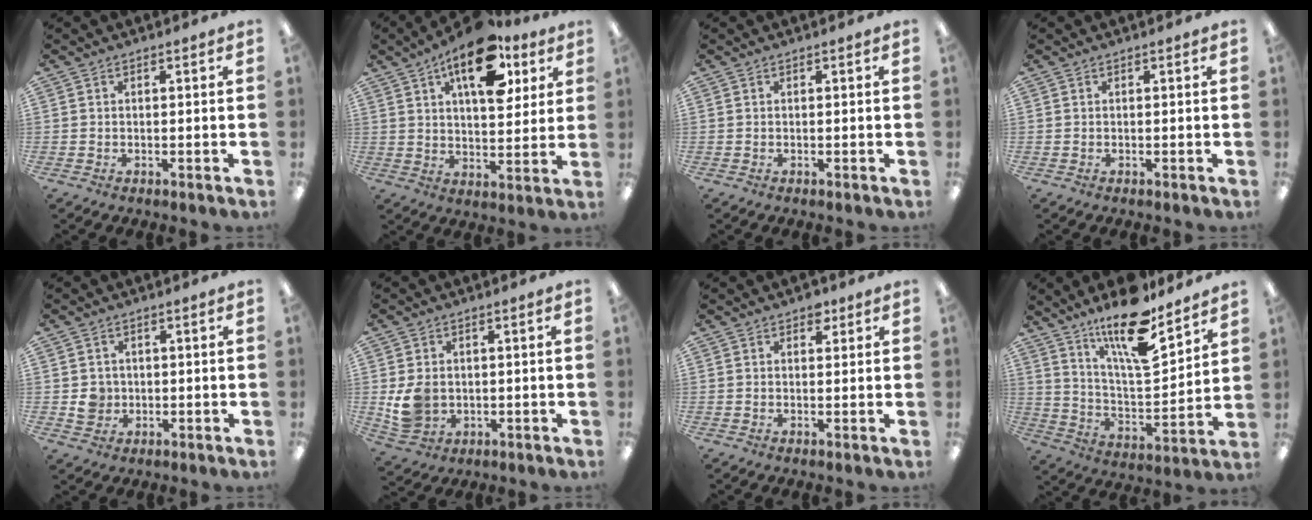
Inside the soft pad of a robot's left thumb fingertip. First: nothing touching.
{"total": 17.7, "force": [9.4, 8.8, 12.1], "torque": [-0.167, -0.034, 0.155]}
{"total": 0.0}
{"total": 0.0}
{"total": 3.8, "force": [-0.1, 3.6, 1.0], "torque": [-0.013, 0.004, -0.002]}
{"total": 7.1, "force": [-0.1, 6.1, 3.7], "torque": [-0.073, 0.006, 0.002]}
{"total": 2.7, "force": [1.6, 1.6, 1.4], "torque": [-0.005, -0.006, 0.023]}
{"total": 17.7, "force": [13.6, 4.6, 10.3], "torque": [-0.179, -0.087, 0.228]}